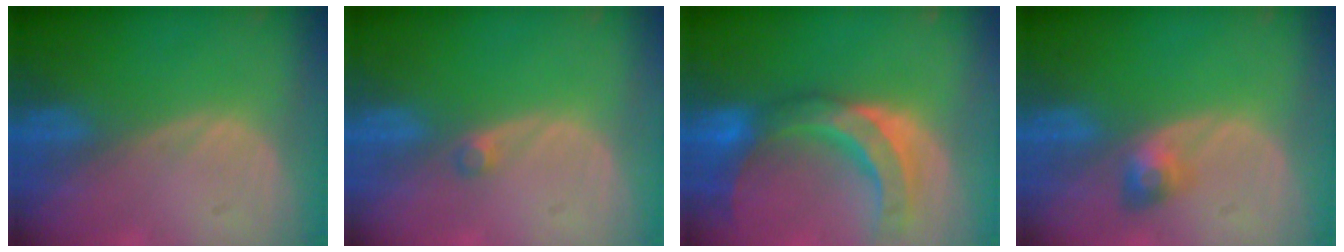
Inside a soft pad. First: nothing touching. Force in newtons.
{"total": 1.3, "press": 1.1, "slide": 0.6}
{"total": 10.9, "press": 9.4, "slide": 5.4}
{"total": 3.0, "press": 2.6, "slide": 1.3}